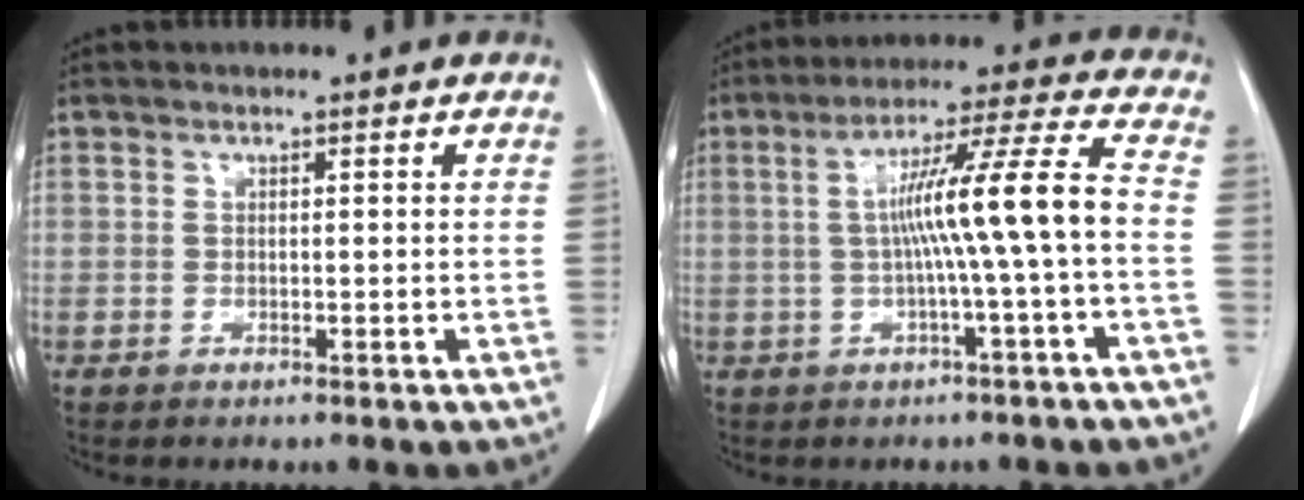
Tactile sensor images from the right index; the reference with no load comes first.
{"total": 11.1, "force": [-0.9, -1.3, 11.0], "torque": [-0.182, 0.021, -0.012]}